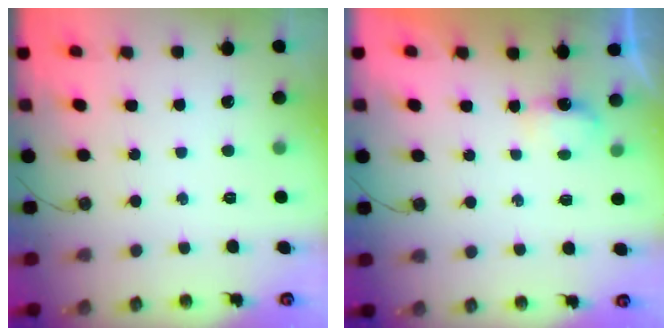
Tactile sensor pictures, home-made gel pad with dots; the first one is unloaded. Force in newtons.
{"total": 3.6, "press": 3.6, "slide": 0.7}